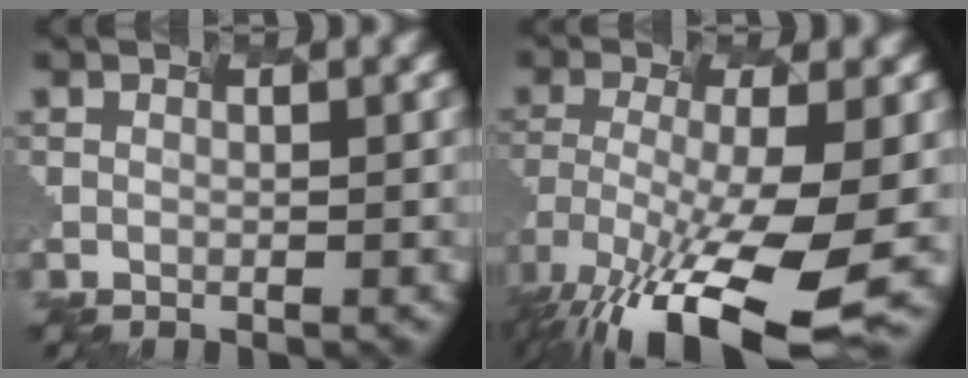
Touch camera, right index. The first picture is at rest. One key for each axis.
{"total": 11.9, "fx": -7.8, "fy": 1.8, "fz": 8.8, "tx": -0.201, "ty": -0.038, "tz": -0.089}